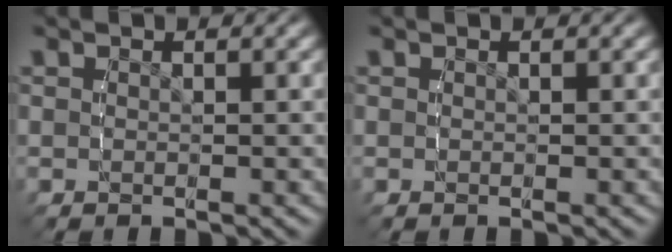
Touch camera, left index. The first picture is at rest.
{"total": 0.0}